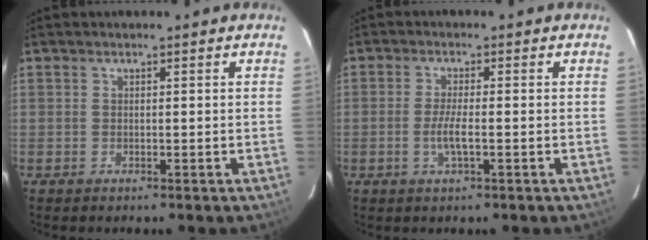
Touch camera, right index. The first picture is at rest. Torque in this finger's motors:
{"motor_torque": [0.52, -0.38, 0.40, 0.10]}